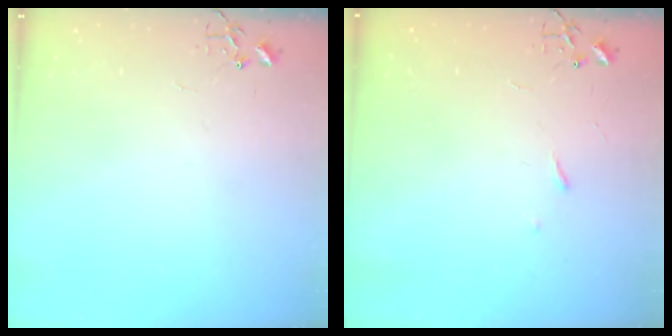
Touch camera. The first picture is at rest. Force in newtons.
{"total": 2.9, "press": 2.8, "slide": 0.5}